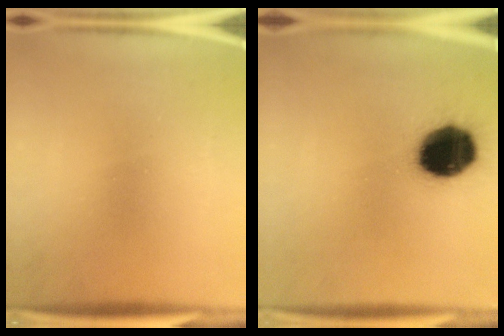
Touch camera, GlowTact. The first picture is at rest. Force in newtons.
{"total": 18.4}